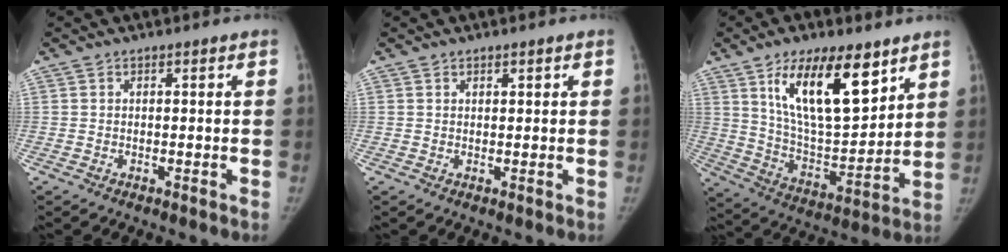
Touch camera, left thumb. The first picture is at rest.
{"total": 0.8, "force": [0.6, 0.4, 0.5], "torque": [-0.002, -0.003, 0.010]}
{"total": 19.2, "force": [10.1, 7.6, 14.4], "torque": [-0.201, -0.051, 0.187]}